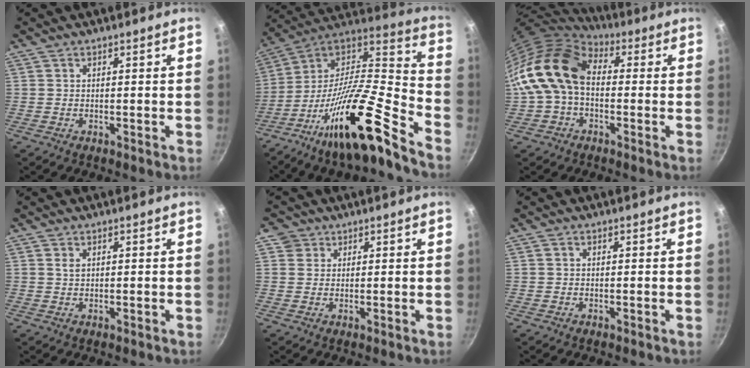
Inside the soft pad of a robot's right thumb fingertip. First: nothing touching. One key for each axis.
{"total": 26.3, "fx": -15.4, "fy": 6.0, "fz": 20.5, "tx": -0.291, "ty": 0.082, "tz": -0.279}
{"total": 15.9, "fx": 0.3, "fy": 11.0, "fz": 11.4, "tx": -0.198, "ty": 0.033, "tz": -0.008}
{"total": 1.4, "fx": 0.5, "fy": 0.8, "fz": 1.0, "tx": -0.016, "ty": 0.002, "tz": 0.009}
{"total": 2.8, "fx": 1.1, "fy": 2.5, "fz": 0.3, "tx": 0.023, "ty": 0.005, "tz": 0.013}
{"total": 0.6, "fx": 0.1, "fy": 0.5, "fz": 0.4, "tx": -0.006, "ty": 0.005, "tz": 0.001}